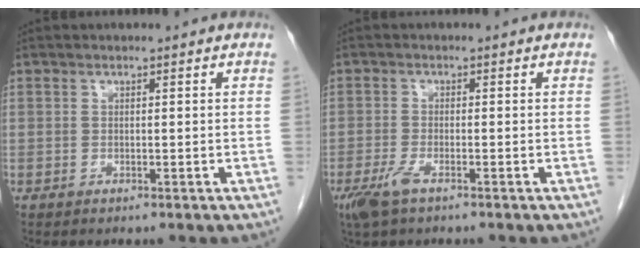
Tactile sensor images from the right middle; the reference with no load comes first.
{"total": 3.7, "force": [-2.3, 0.9, 2.8], "torque": [-0.067, -0.008, -0.044]}